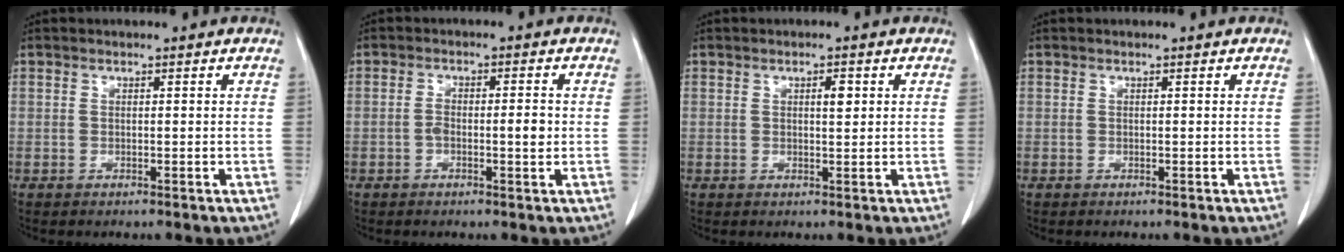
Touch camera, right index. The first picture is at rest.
{"total": 3.5, "force": [-0.6, 1.1, 3.3], "torque": [-0.058, 0.006, -0.008]}
{"total": 1.8, "force": [0.6, 0.5, 1.6], "torque": [-0.025, 0.000, 0.009]}
{"total": 0.0}